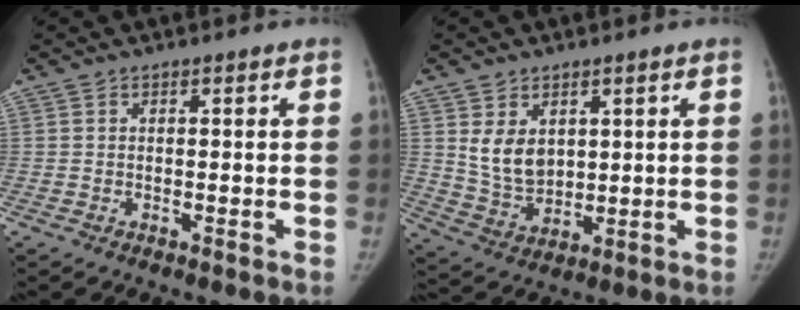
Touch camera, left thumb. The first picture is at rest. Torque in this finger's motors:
{"motor_torque": [1.04, 0.97, 1.00, -0.83, 0.22]}